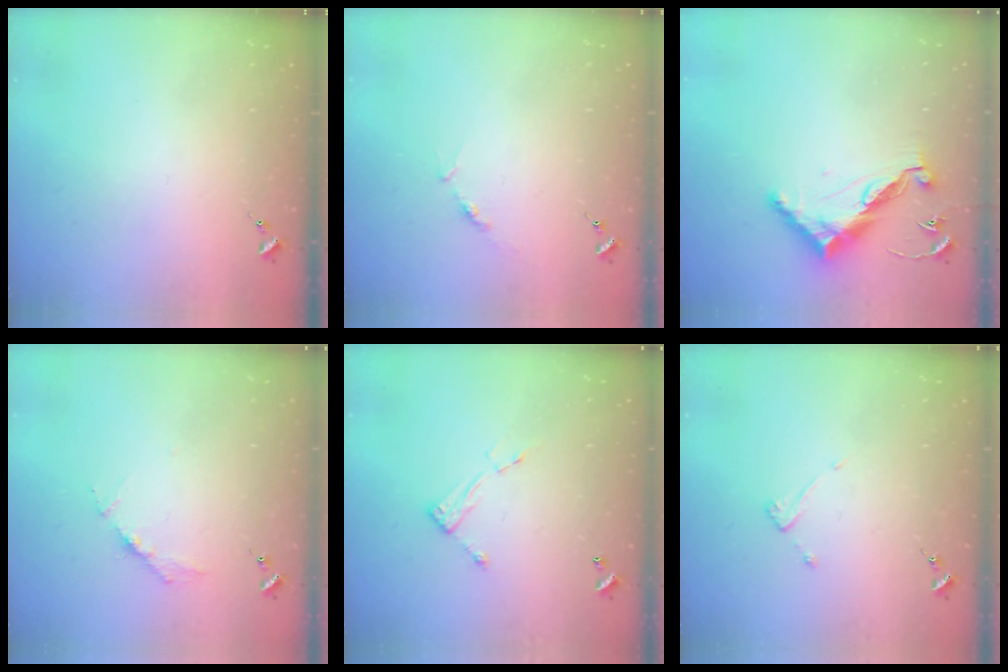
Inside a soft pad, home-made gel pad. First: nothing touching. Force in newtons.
{"total": 4.7, "press": 4.7, "slide": 0.5}
{"total": 12.1, "press": 12.0, "slide": 0.4}
{"total": 3.8, "press": 3.8, "slide": 0.4}
{"total": 6.4, "press": 6.4, "slide": 0.3}
{"total": 3.4, "press": 3.4, "slide": 0.1}